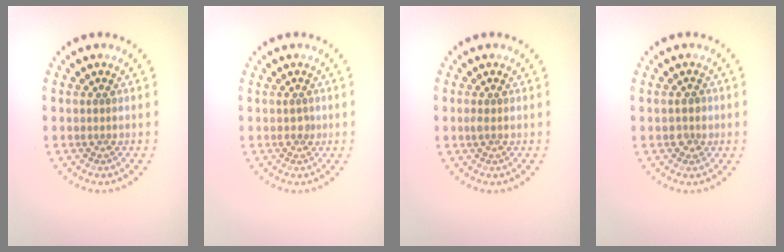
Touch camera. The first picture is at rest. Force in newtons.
{"total": 0.6, "press": 0.5, "slide": 0.3}
{"total": 0.5, "press": 0.5, "slide": 0.2}
{"total": 1.5, "press": 1.4, "slide": 0.6}